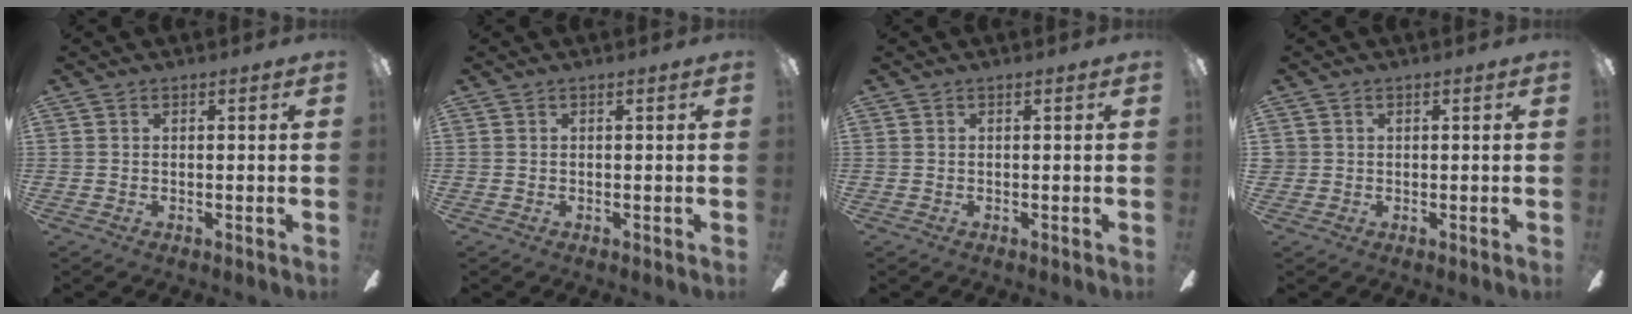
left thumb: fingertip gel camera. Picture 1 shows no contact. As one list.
[{"total": 0.0}, {"total": 0.0}, {"total": 1.3, "force": [0.3, 1.3, 0.1], "torque": [-0.003, 0.004, 0.003]}]